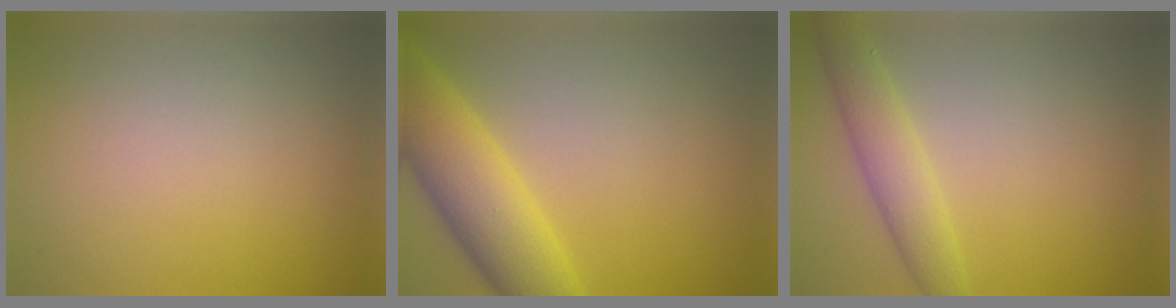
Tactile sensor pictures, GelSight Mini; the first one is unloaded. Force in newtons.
{"total": 7.2, "press": 7.2, "slide": 0.2}
{"total": 3.4, "press": 3.4, "slide": 0.1}